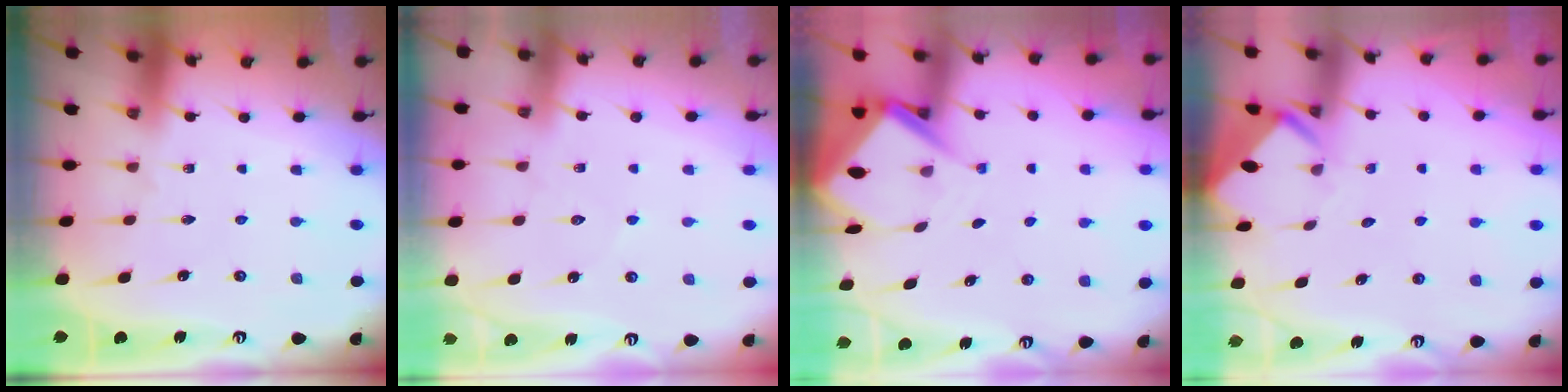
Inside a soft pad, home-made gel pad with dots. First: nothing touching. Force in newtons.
{"total": 4.0, "press": 4.0, "slide": 0.5}
{"total": 6.0, "press": 6.0, "slide": 0.7}
{"total": 3.4, "press": 3.4, "slide": 0.1}